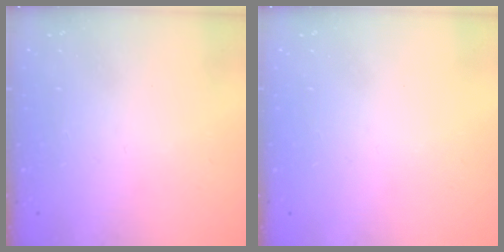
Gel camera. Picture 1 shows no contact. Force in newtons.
{"total": 0.0}